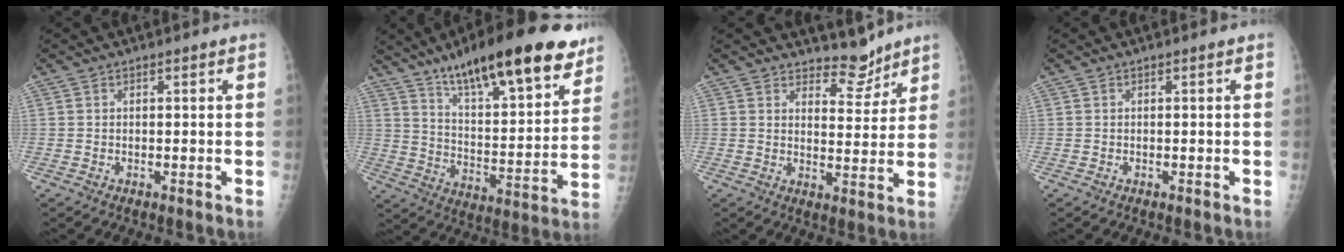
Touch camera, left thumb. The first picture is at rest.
{"total": 25.1, "force": [17.4, 6.7, 16.8], "torque": [-0.223, -0.063, 0.274]}
{"total": 5.7, "force": [5.2, 2.2, 0.7], "torque": [0.015, -0.047, 0.082]}
{"total": 0.0}